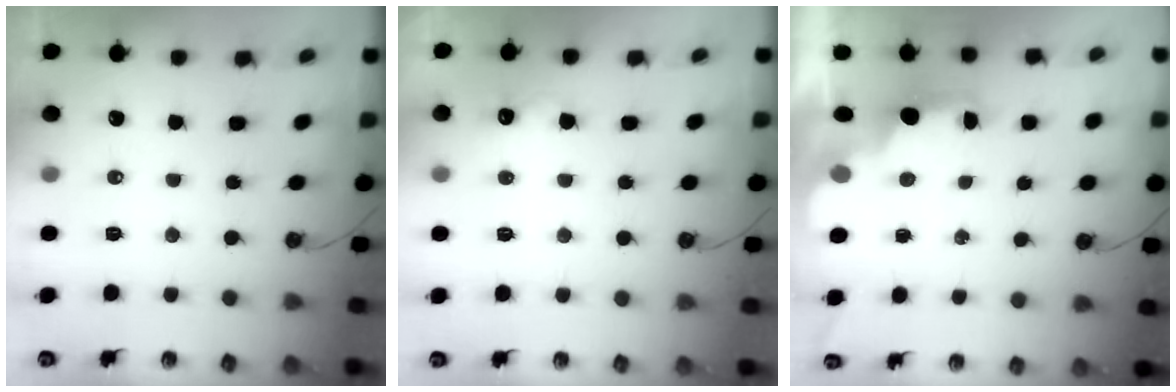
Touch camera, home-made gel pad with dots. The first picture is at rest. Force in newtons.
{"total": 6.6, "press": 6.5, "slide": 1.1}
{"total": 2.3, "press": 2.2, "slide": 0.8}